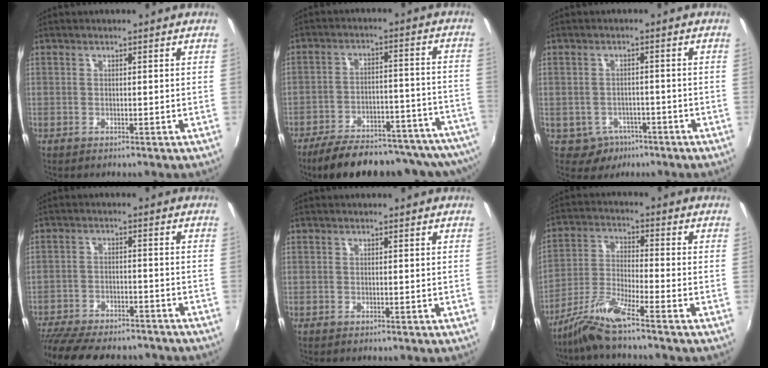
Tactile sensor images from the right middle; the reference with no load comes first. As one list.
[{"total": 26.8, "force": [-24.2, 4.8, 10.6], "torque": [-0.158, -0.019, -0.312]}, {"total": 4.7, "force": [-2.7, 3.7, 0.9], "torque": [-0.029, 0.003, -0.033]}, {"total": 19.0, "force": [-16.0, 6.1, 8.2], "torque": [-0.182, -0.027, -0.233]}, {"total": 0.0}, {"total": 7.5, "force": [-6.1, -1.2, 4.2], "torque": [-0.091, -0.003, -0.122]}]